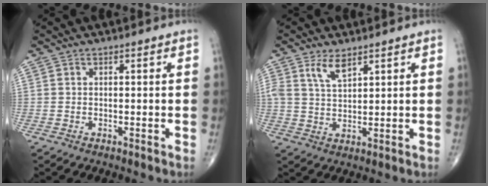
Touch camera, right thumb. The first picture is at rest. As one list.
[{"total": 4.8, "force": [3.0, 1.9, 3.2], "torque": [-0.058, -0.016, 0.063]}]